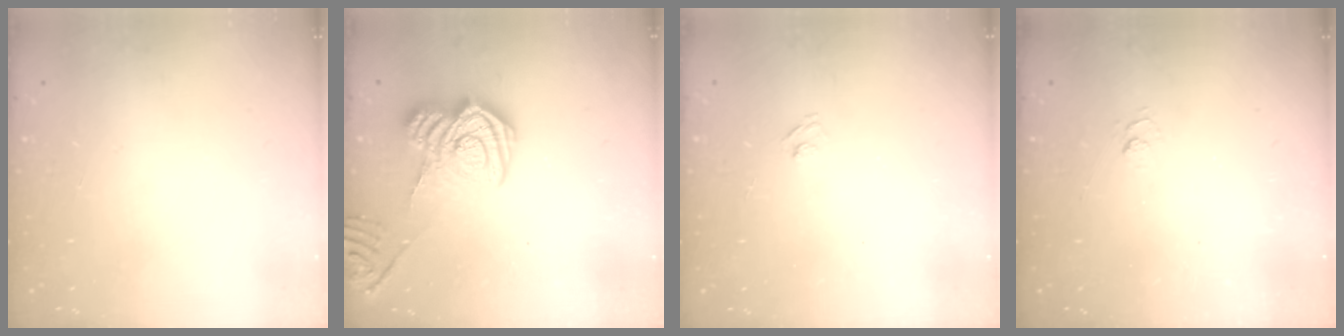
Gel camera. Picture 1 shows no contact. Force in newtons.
{"total": 13.9, "press": 13.8, "slide": 1.0}
{"total": 2.7, "press": 2.5, "slide": 0.9}
{"total": 2.7, "press": 2.2, "slide": 1.5}